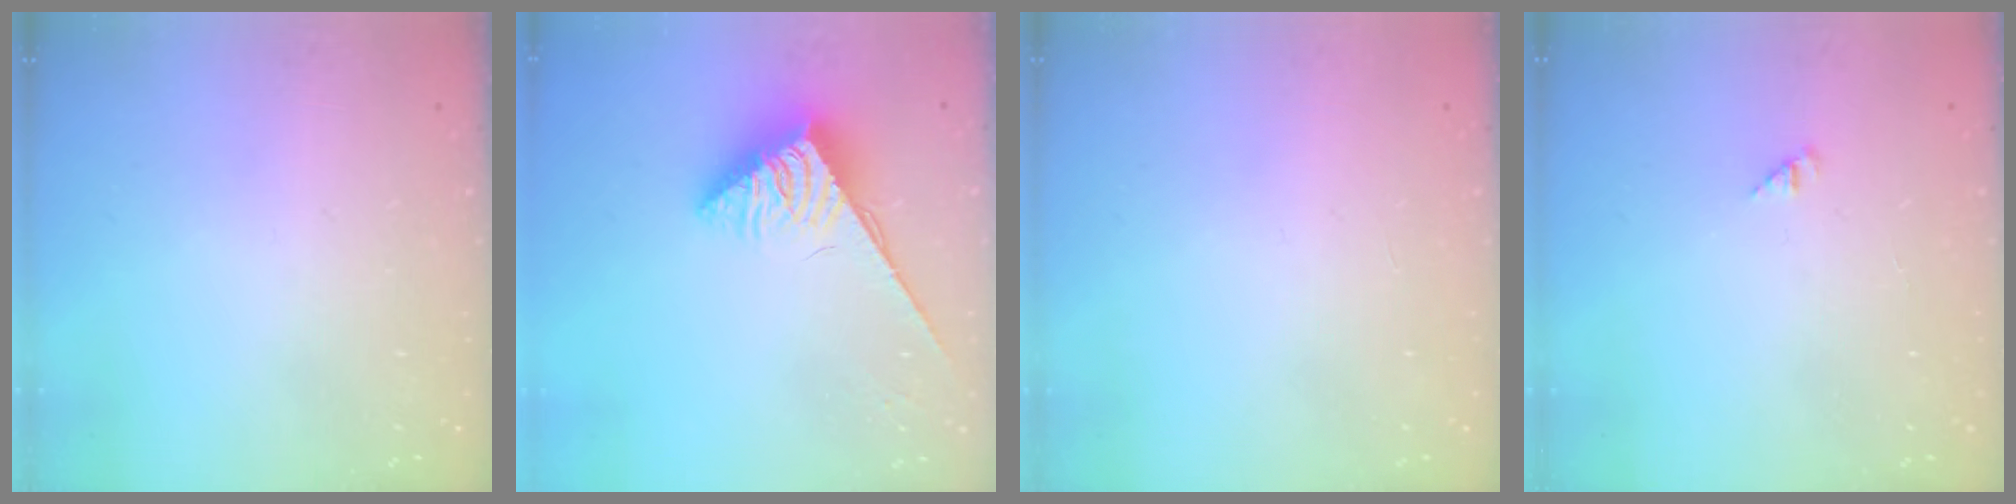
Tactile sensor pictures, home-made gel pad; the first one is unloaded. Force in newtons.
{"total": 3.9, "press": 3.9, "slide": 0.5}
{"total": 0.0}
{"total": 2.0, "press": 2.0, "slide": 0.4}